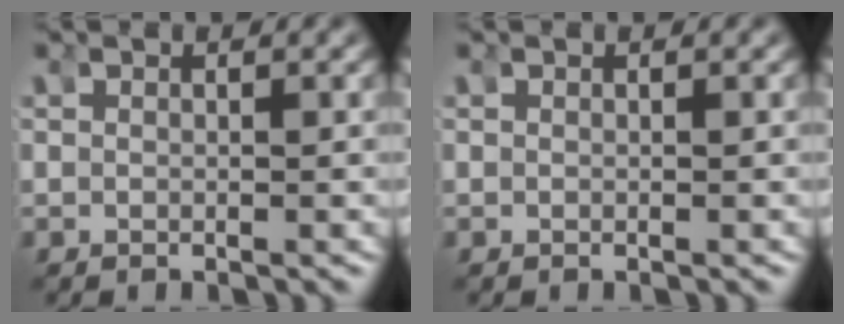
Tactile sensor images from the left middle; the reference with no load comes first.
{"total": 0.0}